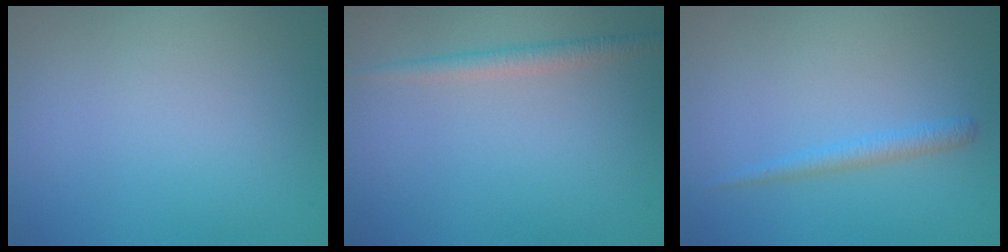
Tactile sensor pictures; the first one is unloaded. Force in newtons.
{"total": 1.7, "press": 1.7, "slide": 0.1}
{"total": 1.5, "press": 1.5, "slide": 0.0}